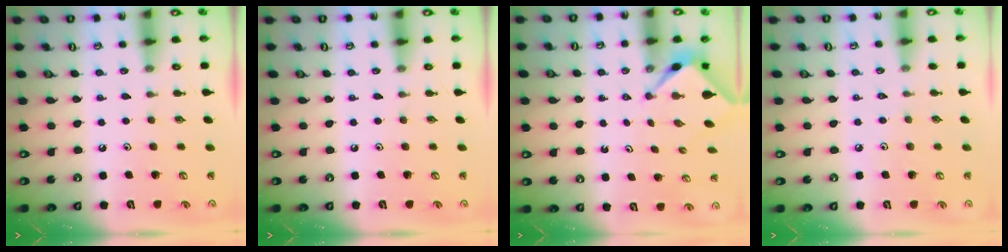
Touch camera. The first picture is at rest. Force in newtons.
{"total": 0.0}
{"total": 2.5, "press": 2.4, "slide": 0.3}
{"total": 2.8, "press": 2.7, "slide": 0.6}